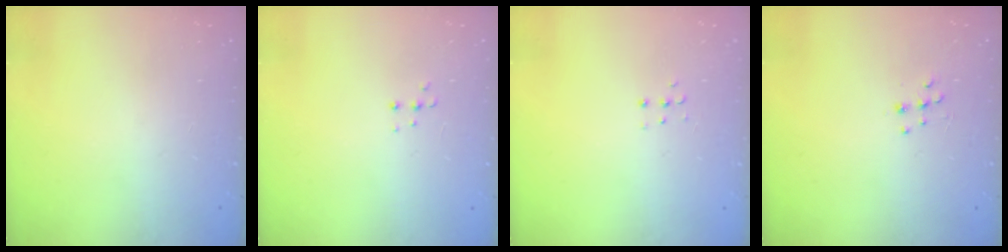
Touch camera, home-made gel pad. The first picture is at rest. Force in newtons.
{"total": 4.0, "press": 3.9, "slide": 0.8}
{"total": 3.8, "press": 3.7, "slide": 0.7}
{"total": 5.3, "press": 5.2, "slide": 0.7}